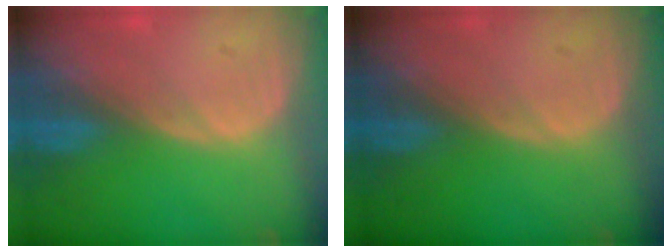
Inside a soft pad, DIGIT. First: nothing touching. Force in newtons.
{"total": 0.0}